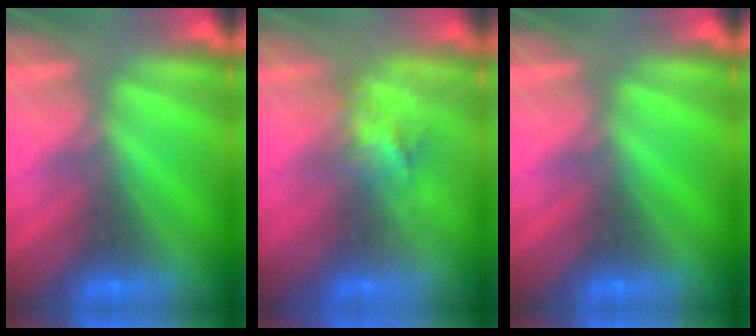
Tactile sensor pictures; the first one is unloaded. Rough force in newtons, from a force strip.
{"total": 2.7}
{"total": 0.0}